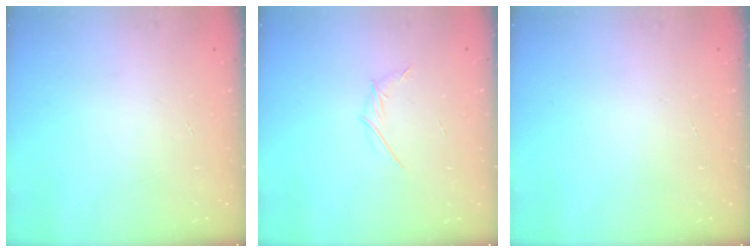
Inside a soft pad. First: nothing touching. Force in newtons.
{"total": 3.7, "press": 3.6, "slide": 1.0}
{"total": 0.0}